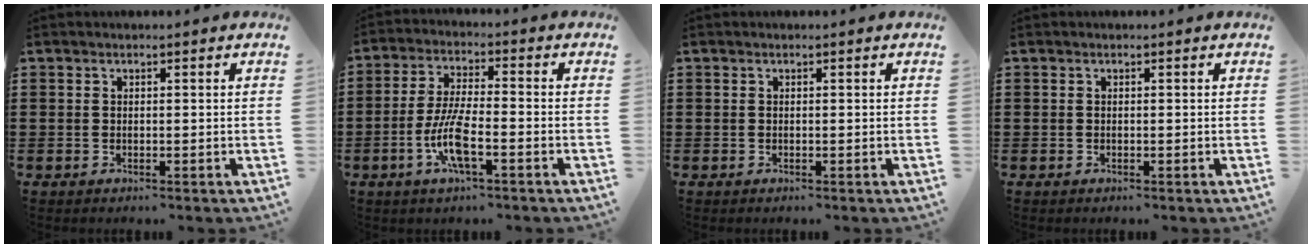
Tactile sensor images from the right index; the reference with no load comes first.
{"total": 7.9, "force": [-3.0, 1.8, 7.1], "torque": [-0.157, -0.013, -0.061]}
{"total": 0.0}
{"total": 0.0}